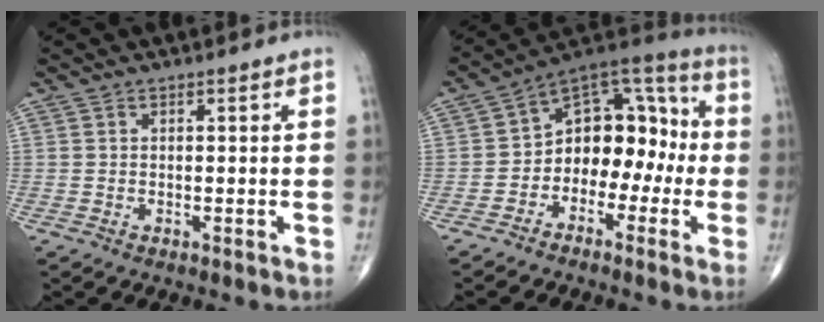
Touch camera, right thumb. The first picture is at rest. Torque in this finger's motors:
{"motor_torque": [-0.13, 0.44, 0.20, -0.02, 0.04]}